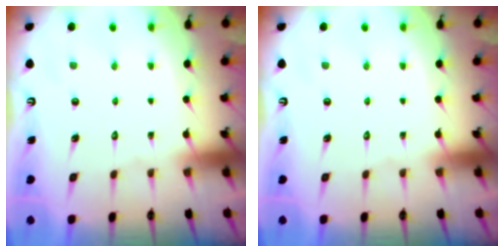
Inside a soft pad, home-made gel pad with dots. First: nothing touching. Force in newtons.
{"total": 0.0}